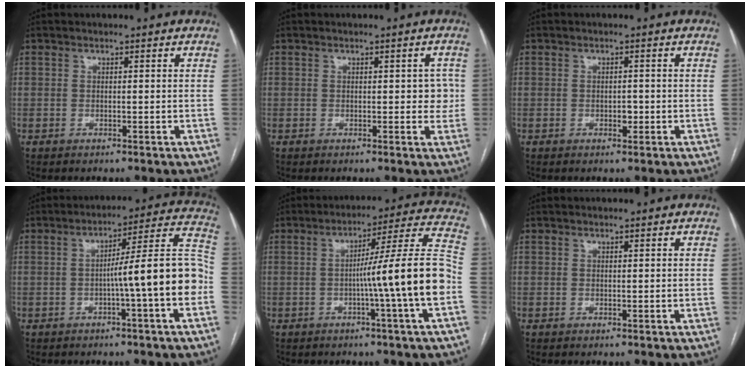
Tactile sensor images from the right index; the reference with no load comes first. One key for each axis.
{"total": 3.0, "fx": 0.3, "fy": 1.8, "fz": 2.5, "tx": -0.020, "ty": 0.012, "tz": 0.004}
{"total": 1.4, "fx": -0.3, "fy": 0.8, "fz": 1.0, "tx": -0.015, "ty": 0.001, "tz": -0.003}
{"total": 12.6, "fx": -3.1, "fy": -0.6, "fz": 12.2, "tx": -0.174, "ty": 0.031, "tz": -0.048}
{"total": 13.9, "fx": -3.2, "fy": -2.1, "fz": 13.4, "tx": -0.193, "ty": 0.012, "tz": -0.055}
{"total": 0.0}